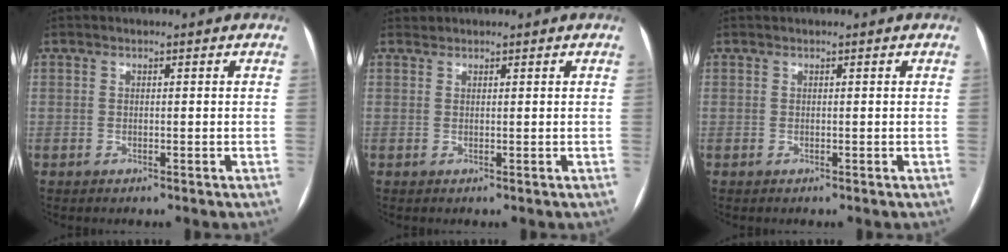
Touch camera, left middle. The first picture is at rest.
{"total": 0.6, "force": [0.5, 0.2, -0.2], "torque": [-0.001, 0.005, 0.009]}
{"total": 0.0}